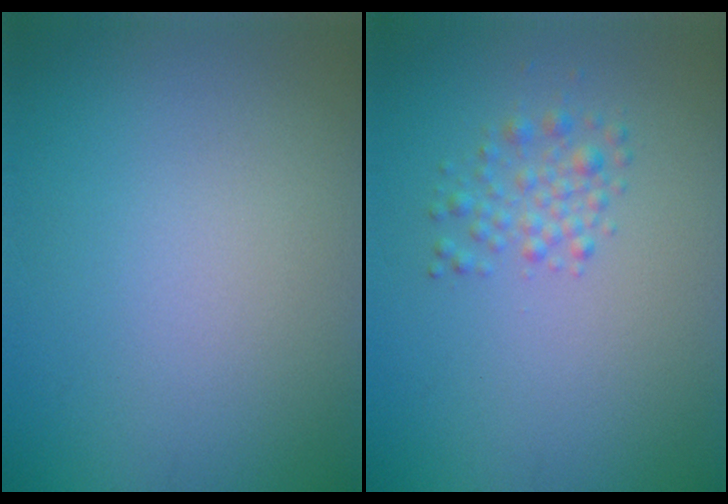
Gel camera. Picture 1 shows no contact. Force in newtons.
{"total": 1.9, "press": 1.9, "slide": 0.0}